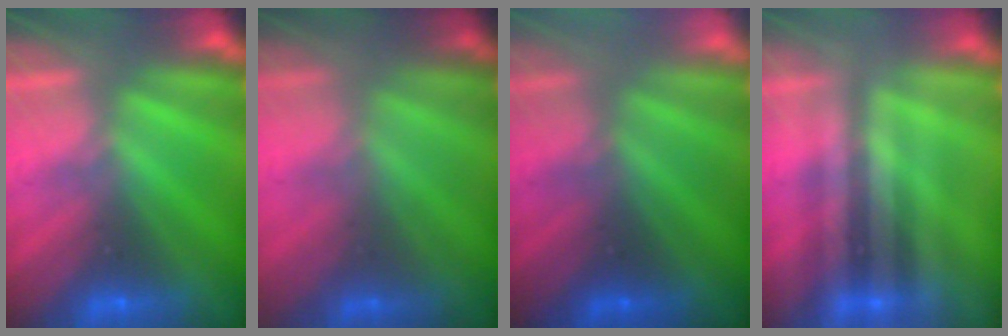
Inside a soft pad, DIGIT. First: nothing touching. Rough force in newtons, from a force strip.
{"total": 1.6}
{"total": 2.3}
{"total": 1.9}